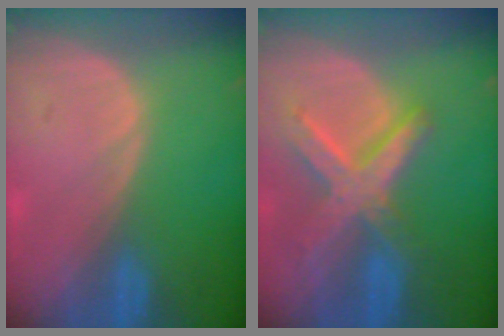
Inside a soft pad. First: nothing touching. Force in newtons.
{"total": 8.4, "press": 7.2, "slide": 4.4}